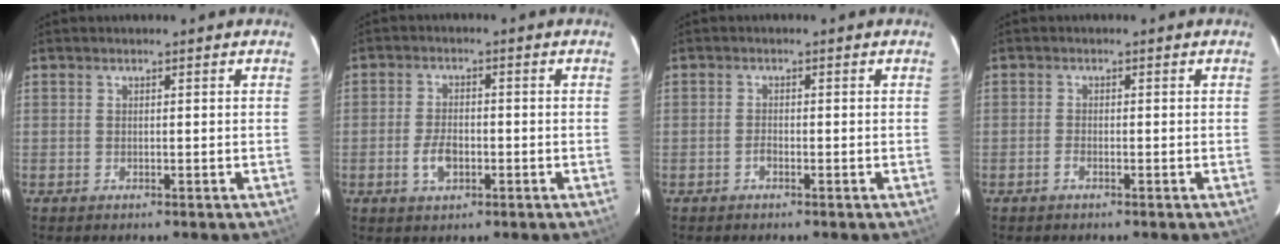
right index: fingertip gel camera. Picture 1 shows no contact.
{"total": 4.8, "force": [-1.7, 2.9, 3.5], "torque": [-0.073, -0.001, -0.028]}
{"total": 1.0, "force": [-0.7, 0.6, 0.5], "torque": [-0.010, 0.001, -0.014]}
{"total": 1.1, "force": [-0.8, 0.5, 0.6], "torque": [-0.017, -0.001, -0.017]}